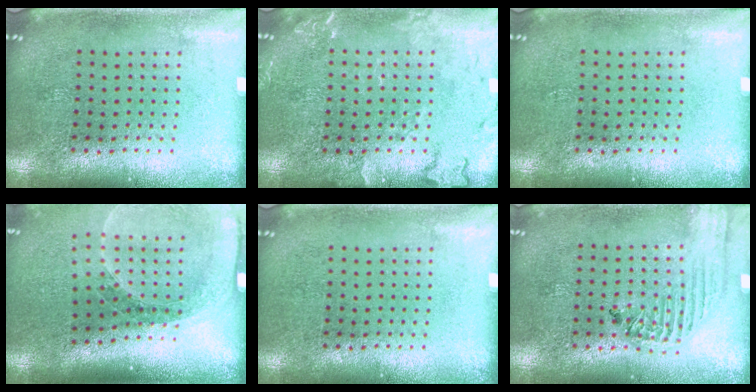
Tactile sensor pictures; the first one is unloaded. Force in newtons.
{"total": 2.5, "press": 2.5, "slide": 0.4}
{"total": 0.0}
{"total": 1.8, "press": 1.7, "slide": 0.6}
{"total": 0.0}
{"total": 1.8, "press": 1.7, "slide": 0.7}